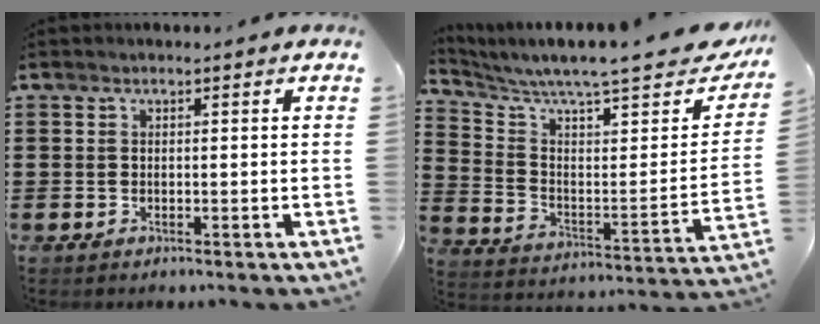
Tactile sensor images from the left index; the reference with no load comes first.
{"total": 7.7, "force": [6.4, 0.7, 4.3], "torque": [-0.096, -0.056, 0.100]}